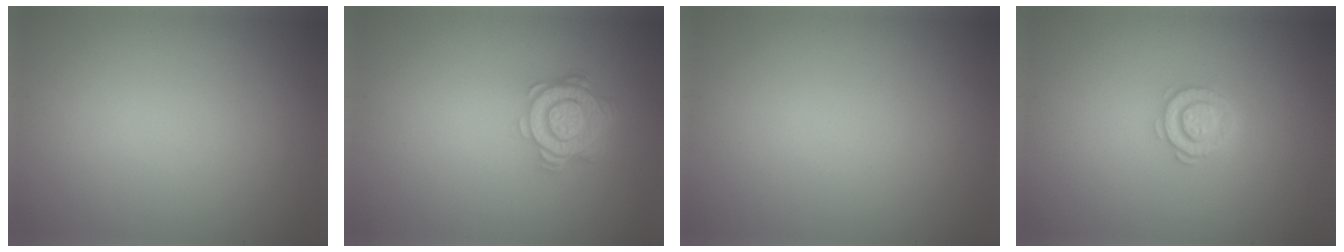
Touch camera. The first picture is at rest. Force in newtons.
{"total": 4.6, "press": 3.5, "slide": 2.9}
{"total": 0.0}
{"total": 2.2, "press": 2.2, "slide": 0.3}